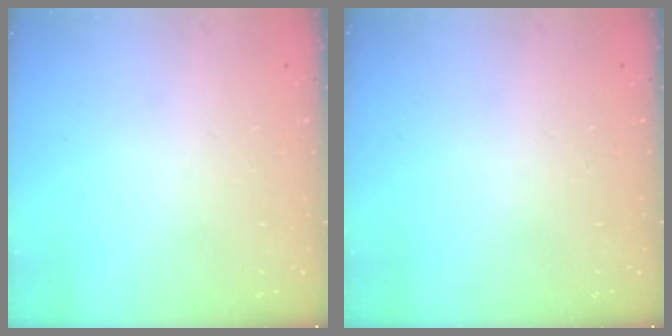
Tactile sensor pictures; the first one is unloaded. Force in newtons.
{"total": 0.0}